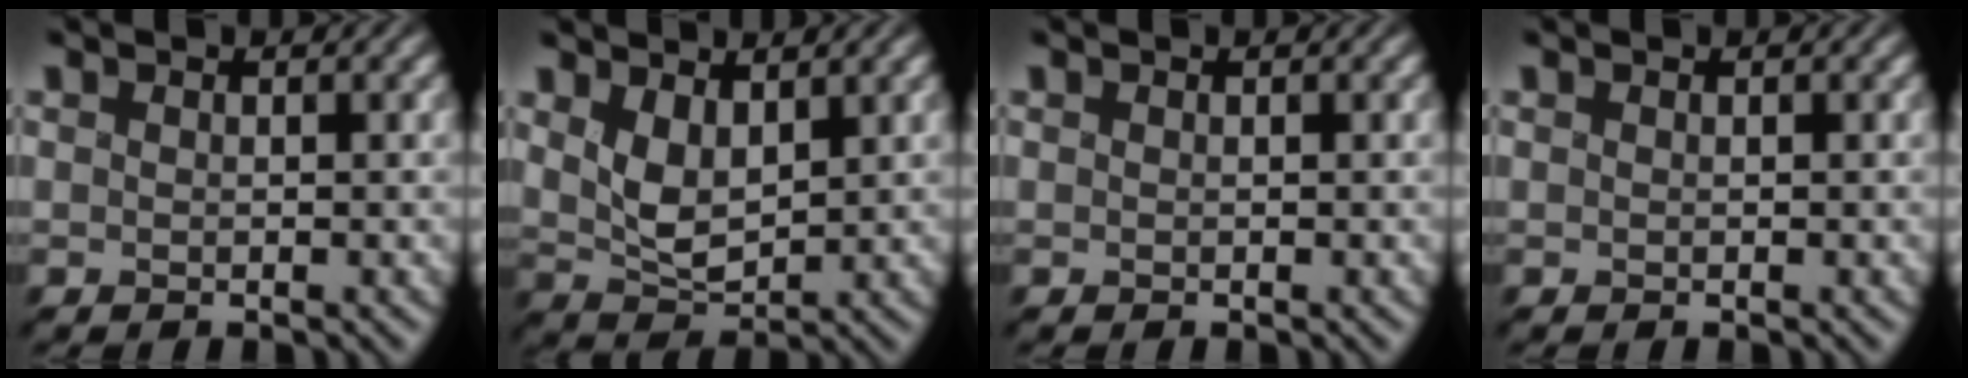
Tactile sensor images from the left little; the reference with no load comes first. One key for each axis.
{"total": 3.6, "fx": 1.1, "fy": 2.0, "fz": 2.8, "tx": -0.062, "ty": -0.006, "tz": 0.023}
{"total": 0.0}
{"total": 0.0}